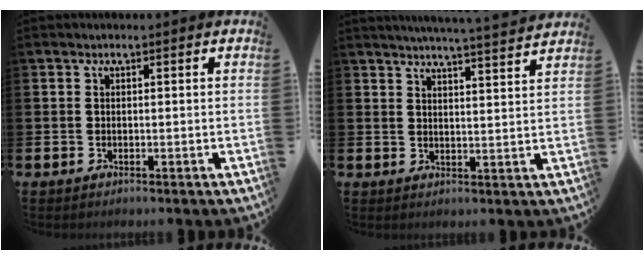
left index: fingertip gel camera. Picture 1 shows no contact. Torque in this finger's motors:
{"motor_torque": [0.49, -0.60, 0.22, 0.06]}